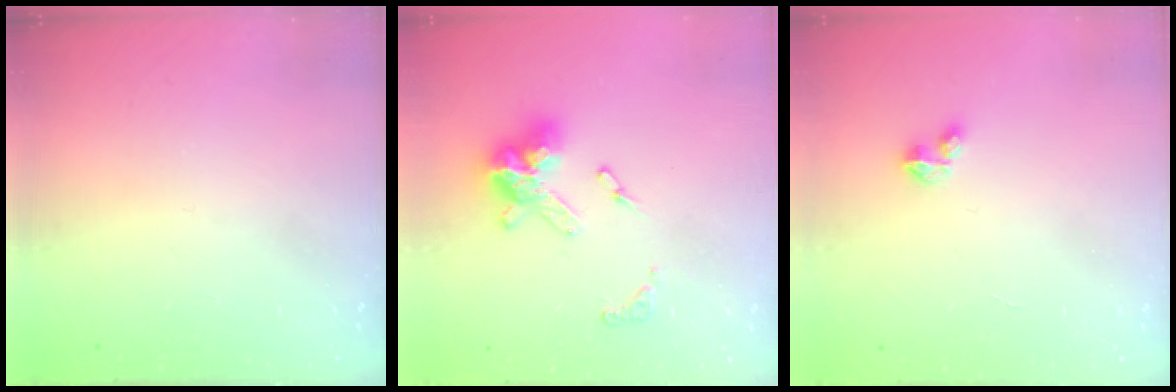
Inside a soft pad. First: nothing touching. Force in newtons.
{"total": 14.1, "press": 14.1, "slide": 0.9}
{"total": 2.1, "press": 2.1, "slide": 0.2}